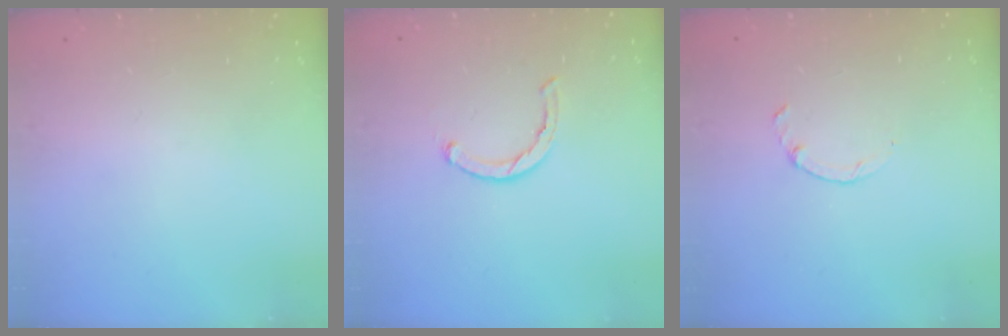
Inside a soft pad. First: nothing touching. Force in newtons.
{"total": 2.3, "press": 2.2, "slide": 0.5}
{"total": 1.5, "press": 1.4, "slide": 0.3}